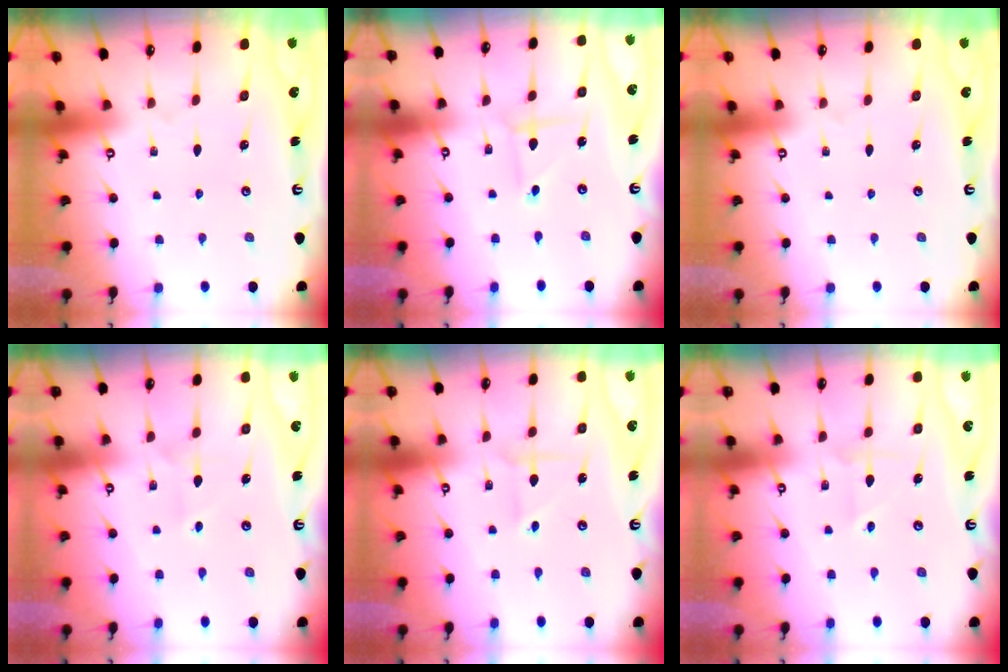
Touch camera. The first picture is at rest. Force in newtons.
{"total": 1.5, "press": 1.5, "slide": 0.1}
{"total": 0.0}
{"total": 2.8, "press": 2.7, "slide": 0.4}
{"total": 2.0, "press": 2.0, "slide": 0.1}
{"total": 3.9, "press": 3.7, "slide": 1.0}